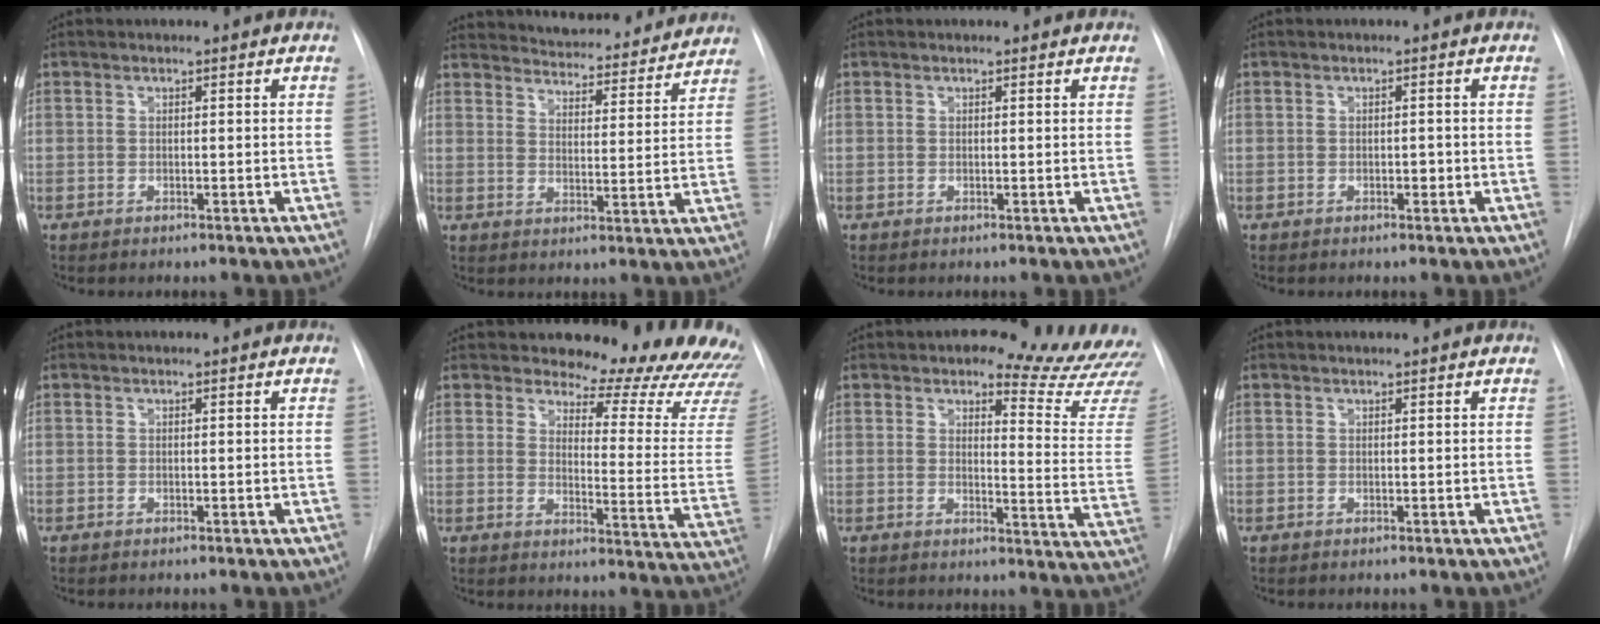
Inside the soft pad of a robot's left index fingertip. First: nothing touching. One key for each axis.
{"total": 20.4, "fx": 19.2, "fy": 4.3, "fz": 5.3, "tx": -0.081, "ty": -0.010, "tz": 0.245}
{"total": 1.0, "fx": 1.0, "fy": 0.4, "fz": 0.1, "tx": -0.010, "ty": 0.009, "tz": 0.010}
{"total": 0.9, "fx": -0.3, "fy": 0.6, "fz": 0.7, "tx": -0.009, "ty": 0.002, "tz": -0.004}
{"total": 0.0}
{"total": 20.1, "fx": 19.0, "fy": 3.5, "fz": 5.7, "tx": -0.054, "ty": -0.129, "tz": 0.198}
{"total": 15.8, "fx": 14.8, "fy": 3.2, "fz": 4.4, "tx": -0.021, "ty": -0.099, "tz": 0.143}
{"total": 1.2, "fx": 1.1, "fy": 0.1, "fz": 0.4, "tx": -0.006, "ty": 0.013, "tz": 0.017}